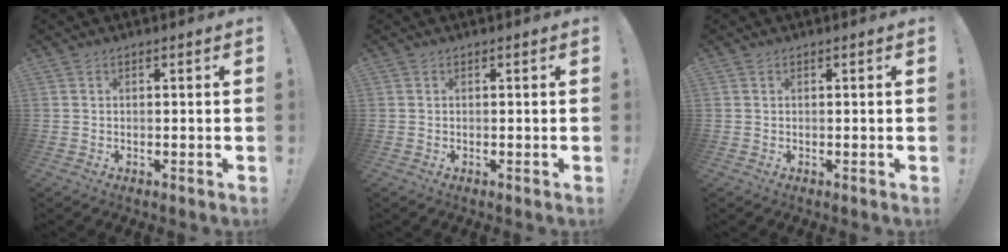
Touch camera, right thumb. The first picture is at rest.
{"total": 0.0}
{"total": 0.0}